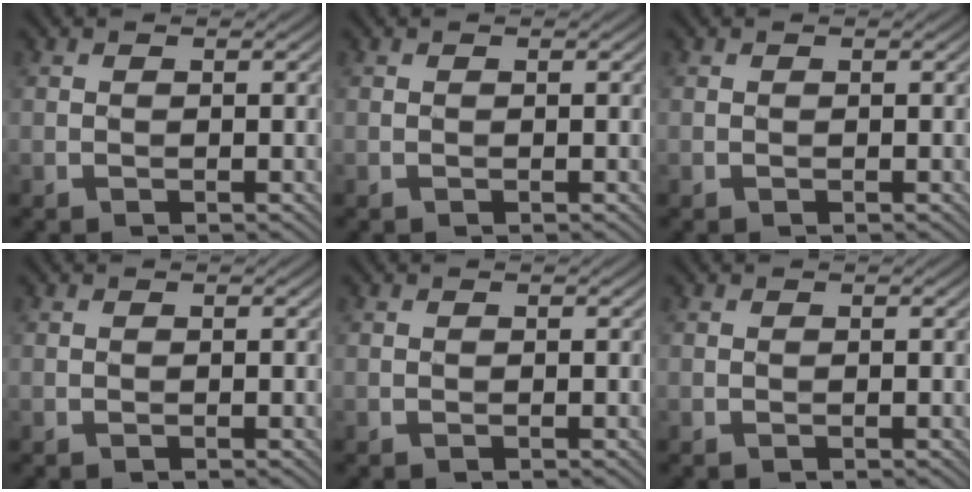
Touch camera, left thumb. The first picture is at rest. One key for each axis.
{"total": 0.0}
{"total": 0.0}
{"total": 0.0}
{"total": 0.0}
{"total": 0.0}